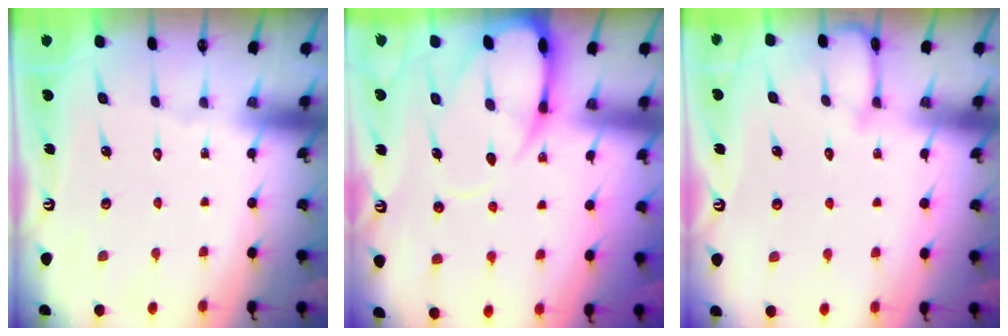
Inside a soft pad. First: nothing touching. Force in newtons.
{"total": 9.8, "press": 9.8, "slide": 0.9}
{"total": 4.8, "press": 4.8, "slide": 0.5}